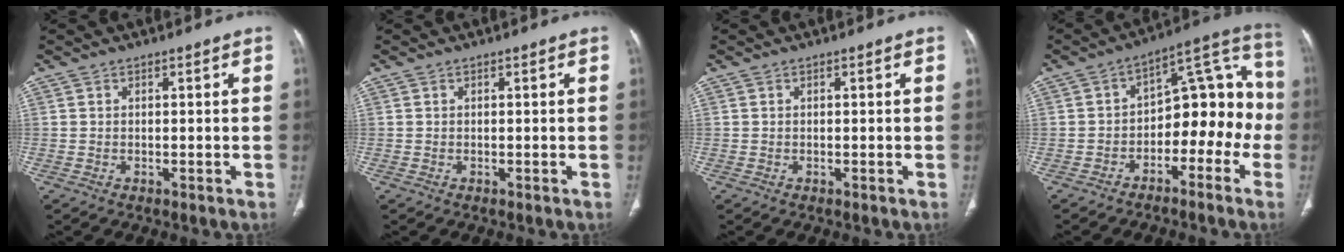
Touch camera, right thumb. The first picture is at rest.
{"total": 0.0}
{"total": 0.0}
{"total": 14.8, "force": [-5.0, 9.1, 10.5], "torque": [-0.090, 0.094, -0.075]}